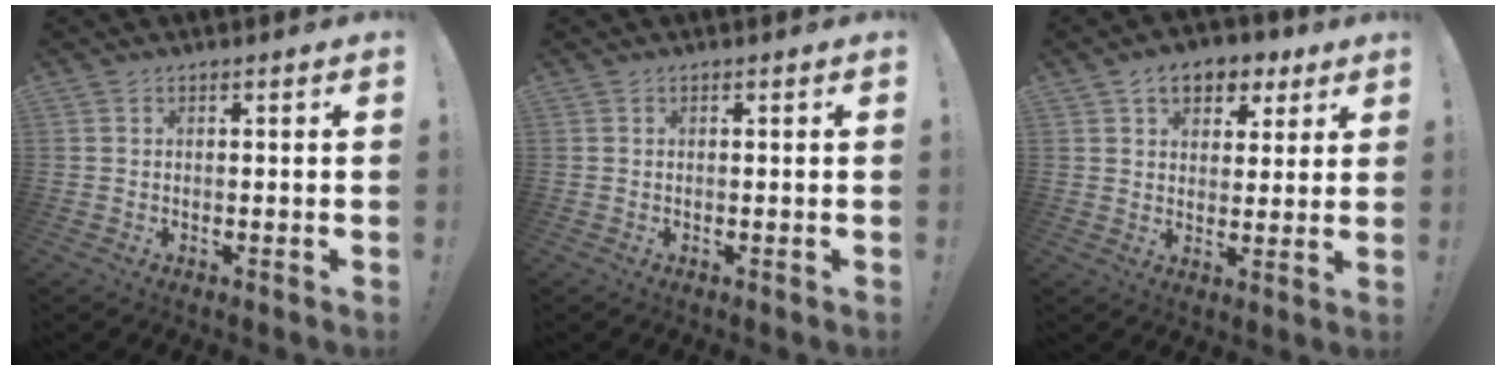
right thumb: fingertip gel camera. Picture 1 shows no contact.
{"total": 0.0}
{"total": 8.9, "force": [4.6, 6.2, 4.4], "torque": [-0.057, -0.018, 0.085]}